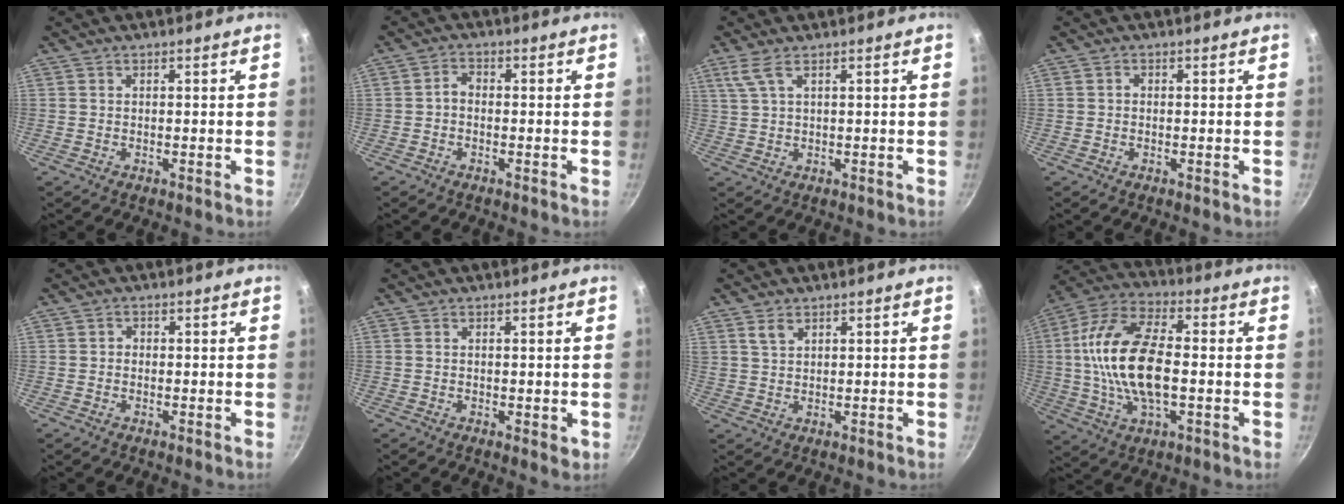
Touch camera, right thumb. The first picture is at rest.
{"total": 2.1, "force": [-0.7, 1.5, 1.4], "torque": [-0.024, 0.015, -0.019]}
{"total": 3.2, "force": [1.7, 0.9, 2.6], "torque": [-0.064, 0.002, 0.041]}
{"total": 0.6, "force": [-0.1, 0.6, 0.3], "torque": [-0.004, 0.004, -0.003]}
{"total": 1.1, "force": [-0.1, 1.0, 0.5], "torque": [-0.005, 0.004, -0.004]}
{"total": 1.6, "force": [-0.2, 0.7, 1.4], "torque": [-0.016, -0.006, -0.002]}
{"total": 2.8, "force": [1.7, 1.5, 1.7], "torque": [-0.030, -0.003, 0.037]}
{"total": 18.1, "force": [-0.4, 9.1, 15.6], "torque": [-0.291, 0.029, -0.022]}